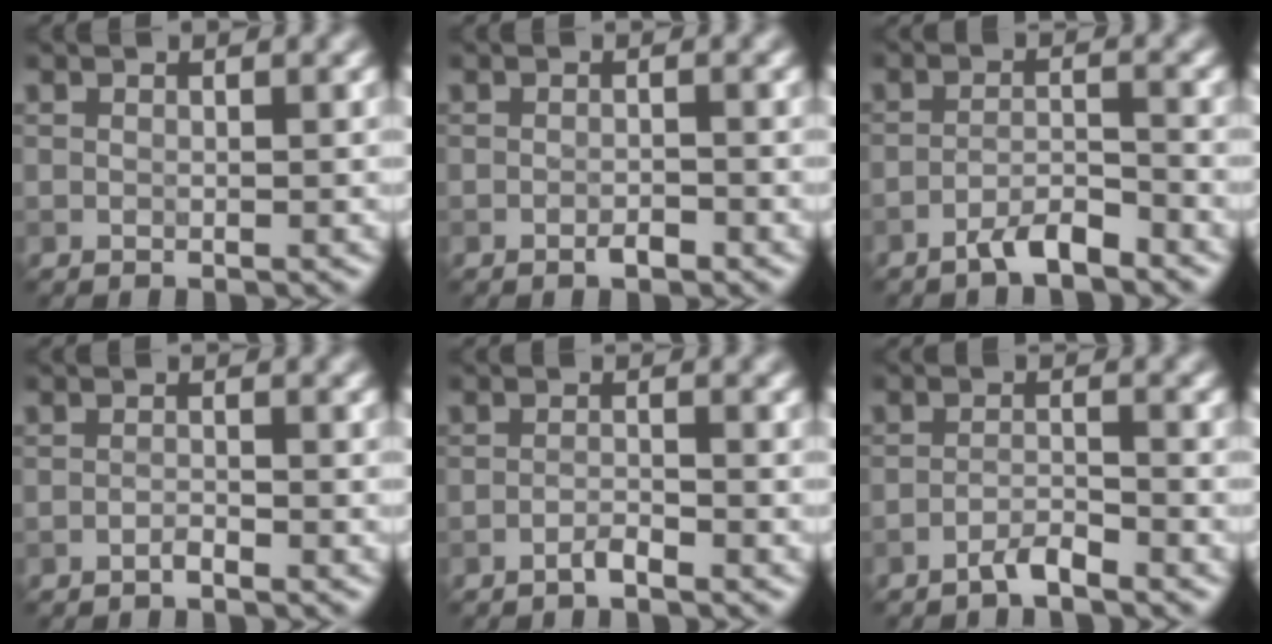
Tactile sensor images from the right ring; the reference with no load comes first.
{"total": 1.1, "force": [-0.7, 0.3, 0.7], "torque": [-0.013, 0.000, -0.012]}
{"total": 2.8, "force": [-2.2, 0.5, 1.6], "torque": [-0.027, 0.009, -0.045]}
{"total": 0.8, "force": [-0.7, 0.1, 0.4], "torque": [-0.008, 0.003, -0.014]}
{"total": 1.2, "force": [-0.9, 0.1, 0.7], "torque": [-0.013, 0.004, -0.021]}
{"total": 1.8, "force": [-1.5, 0.2, 1.0], "torque": [-0.017, 0.007, -0.033]}